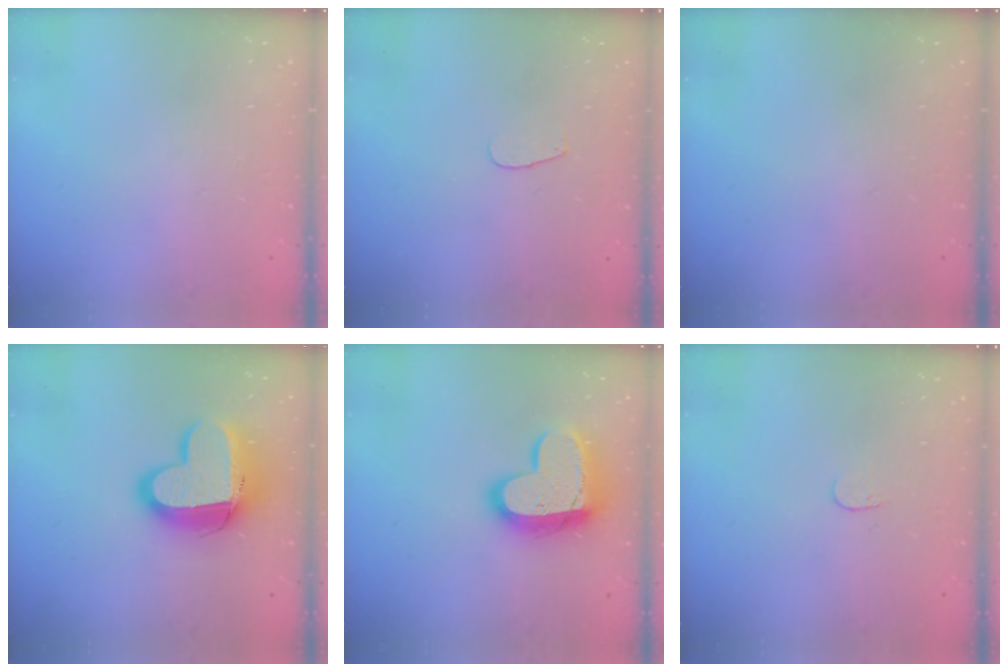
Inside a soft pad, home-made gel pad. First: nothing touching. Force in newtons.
{"total": 3.3, "press": 3.3, "slide": 0.3}
{"total": 0.0}
{"total": 16.0, "press": 16.0, "slide": 1.1}
{"total": 17.3, "press": 17.2, "slide": 1.4}
{"total": 3.7, "press": 3.6, "slide": 0.3}